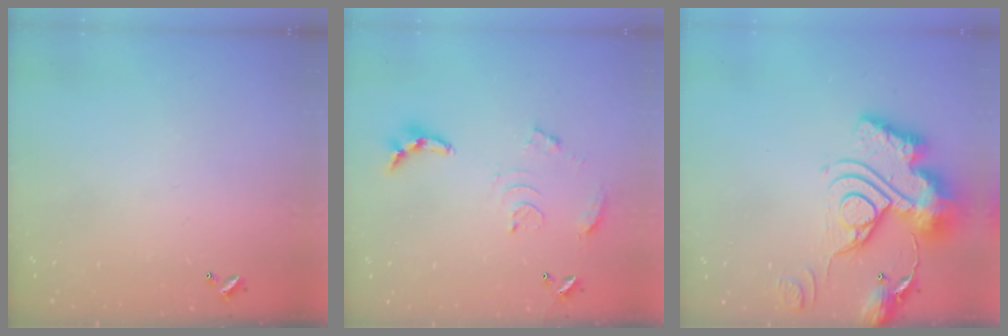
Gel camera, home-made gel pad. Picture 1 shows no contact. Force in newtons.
{"total": 10.6, "press": 10.6, "slide": 0.8}
{"total": 21.4, "press": 21.3, "slide": 2.0}